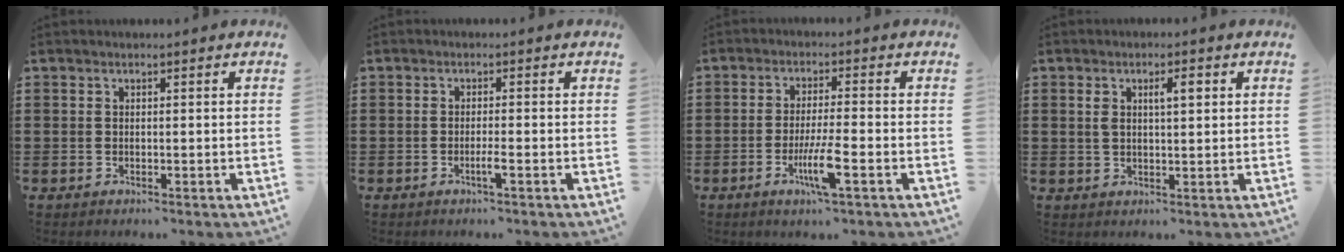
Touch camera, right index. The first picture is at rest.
{"total": 1.8, "force": [-1.0, -0.1, 1.5], "torque": [-0.024, -0.002, -0.018]}
{"total": 6.1, "force": [-2.5, 0.5, 5.6], "torque": [-0.111, -0.016, -0.047]}
{"total": 3.2, "force": [1.0, 1.0, 2.9], "torque": [-0.043, 0.001, 0.010]}